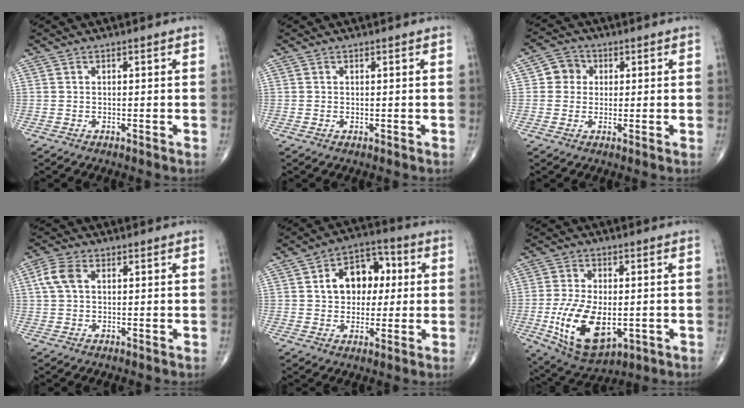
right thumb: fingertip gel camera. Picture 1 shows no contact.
{"total": 0.0}
{"total": 4.6, "force": [0.7, 4.4, 1.4], "torque": [0.005, 0.006, 0.003]}
{"total": 5.0, "force": [1.2, 3.2, 3.6], "torque": [-0.082, 0.012, 0.021]}
{"total": 12.0, "force": [2.0, 8.6, 8.2], "torque": [-0.081, 0.020, 0.024]}
{"total": 15.3, "force": [-3.3, 8.4, 12.4], "torque": [-0.216, -0.007, -0.037]}